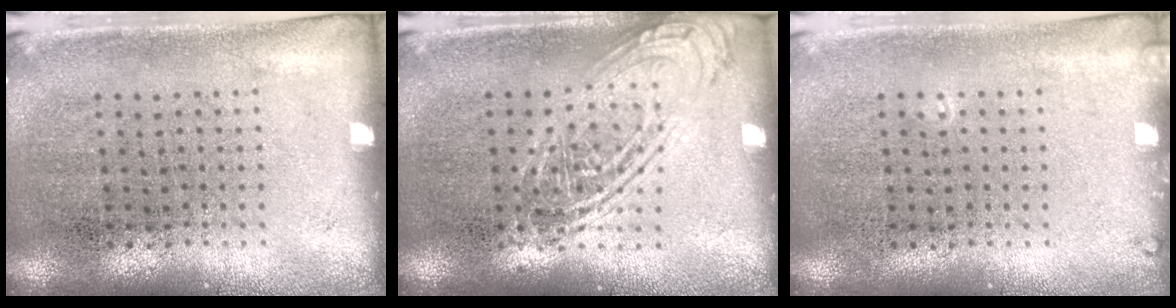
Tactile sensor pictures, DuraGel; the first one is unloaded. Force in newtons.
{"total": 2.4, "press": 2.4, "slide": 0.2}
{"total": 0.7, "press": 0.7, "slide": 0.2}